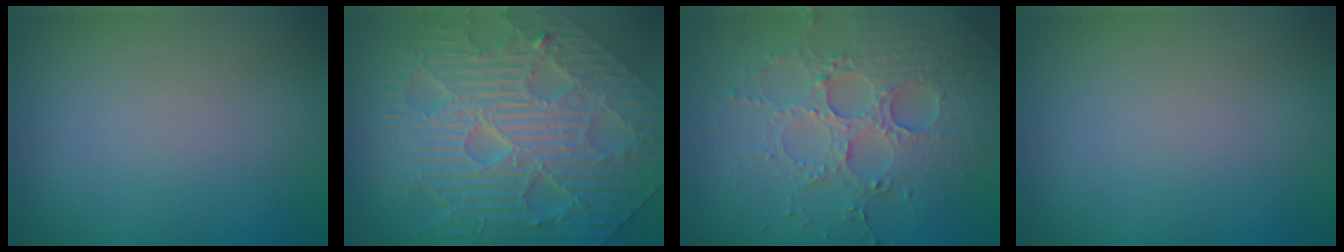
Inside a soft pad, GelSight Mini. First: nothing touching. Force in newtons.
{"total": 10.1, "press": 7.6, "slide": 6.6}
{"total": 5.1, "press": 4.6, "slide": 2.3}
{"total": 0.0}